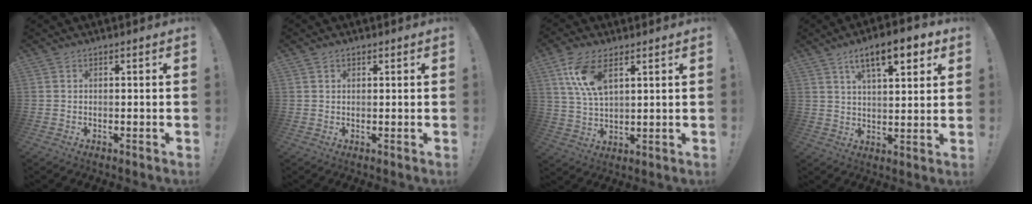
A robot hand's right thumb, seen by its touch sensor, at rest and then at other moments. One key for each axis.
{"total": 1.1, "fx": 0.9, "fy": 0.7, "fz": 0.3, "tx": 0.000, "ty": -0.003, "tz": 0.016}
{"total": 11.0, "fx": 5.4, "fy": 5.2, "fz": 8.1, "tx": -0.159, "ty": -0.016, "tz": 0.099}
{"total": 12.0, "fx": 6.3, "fy": 3.9, "fz": 9.4, "tx": -0.145, "ty": -0.021, "tz": 0.103}